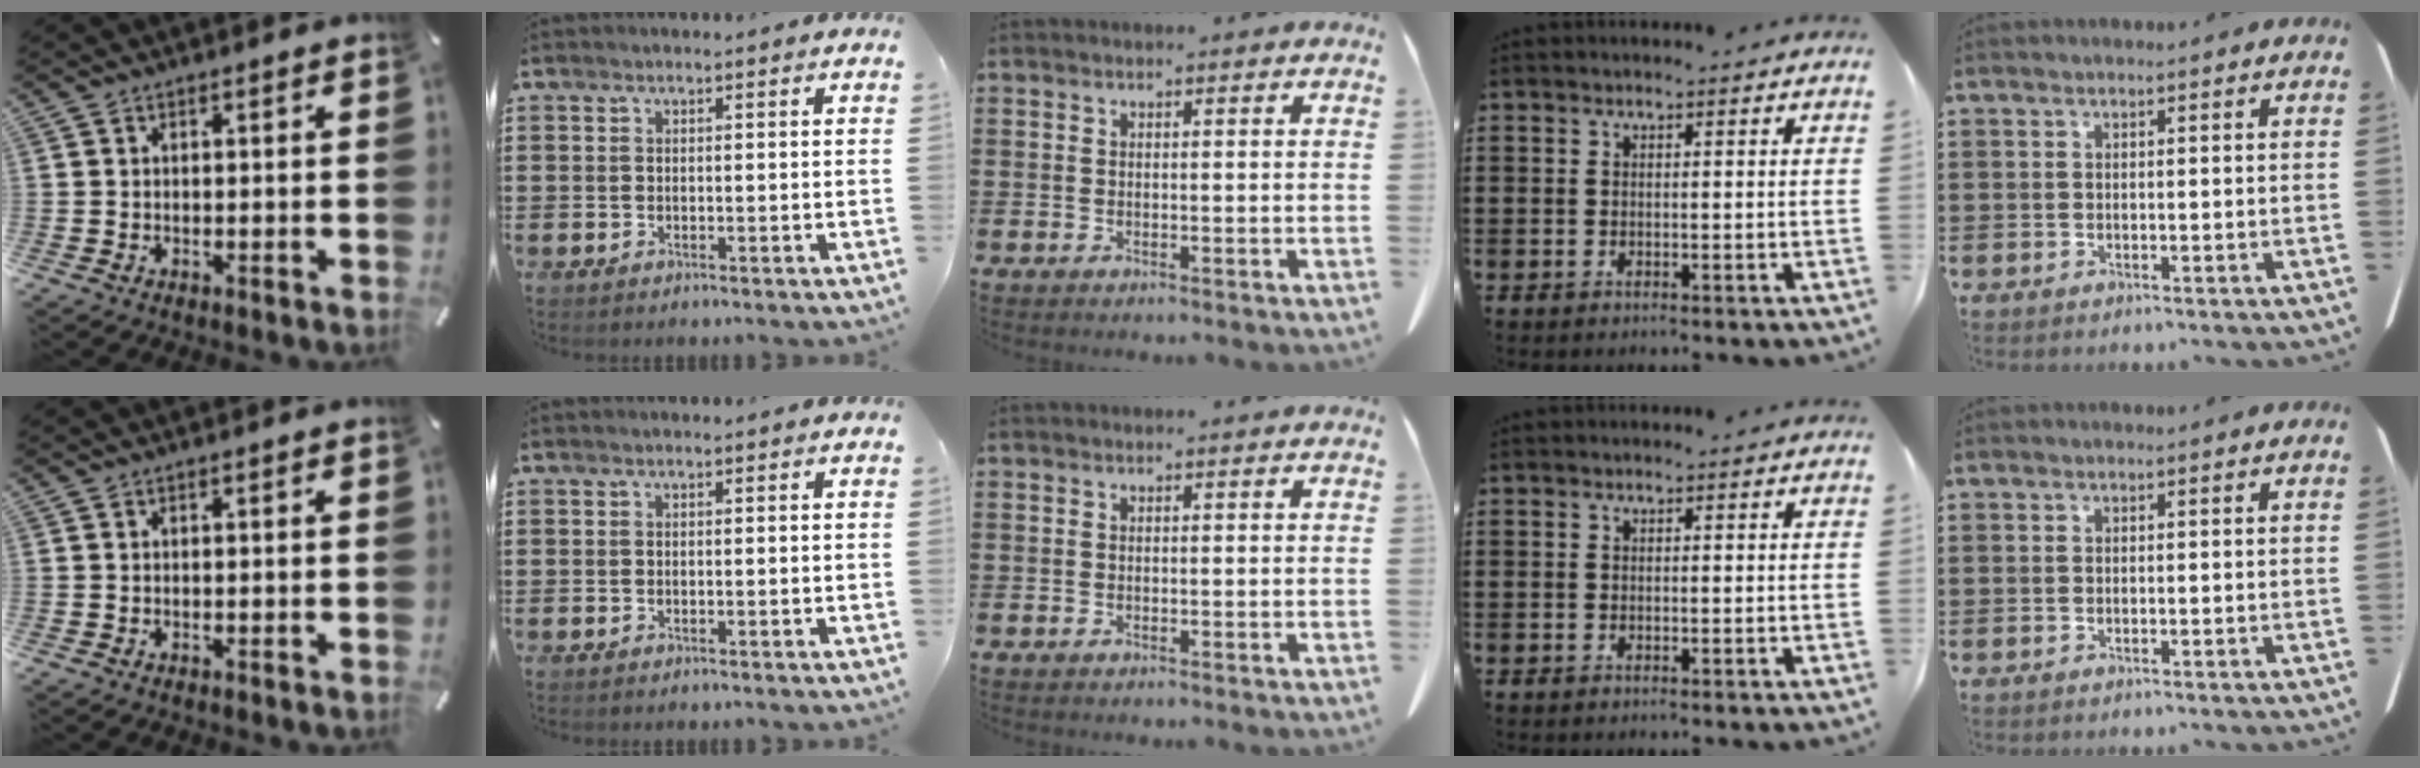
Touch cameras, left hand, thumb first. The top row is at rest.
{}